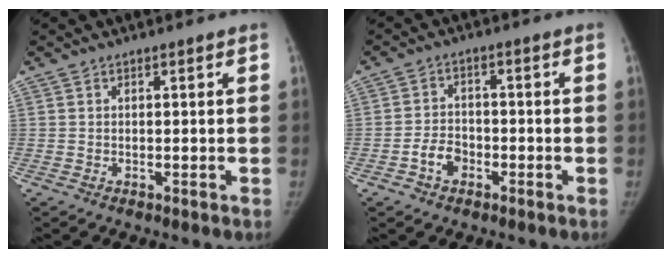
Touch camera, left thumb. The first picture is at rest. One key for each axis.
{"total": 4.4, "fx": -2.1, "fy": 3.1, "fz": 2.3, "tx": -0.031, "ty": 0.021, "tz": -0.040}